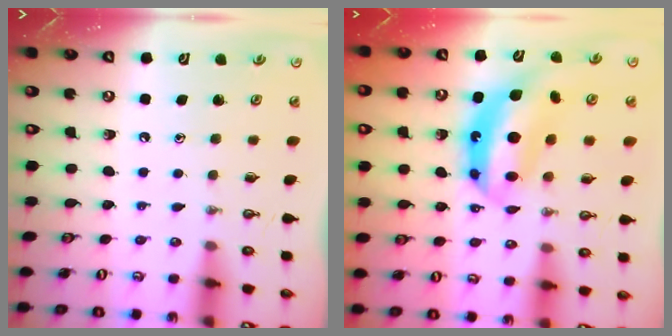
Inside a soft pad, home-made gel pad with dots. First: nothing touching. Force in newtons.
{"total": 11.9, "press": 11.8, "slide": 1.7}